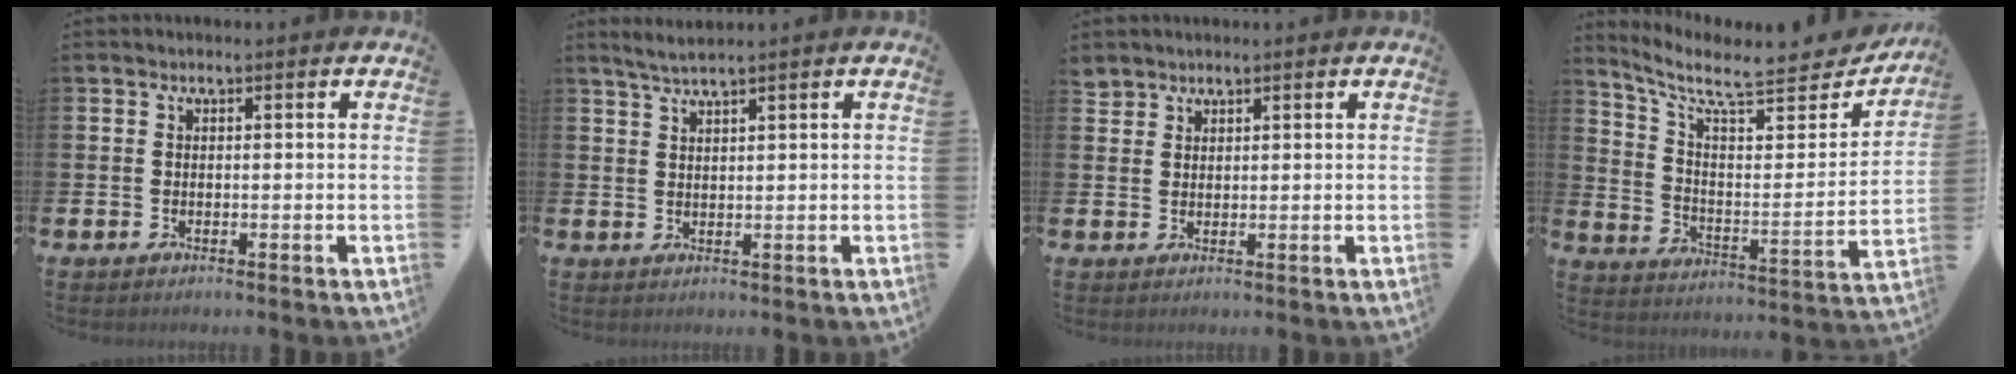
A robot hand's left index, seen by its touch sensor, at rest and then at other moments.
{"total": 2.2, "force": [2.0, -0.3, 0.9], "torque": [-0.027, 0.002, 0.038]}
{"total": 2.3, "force": [2.1, 0.8, 0.0], "torque": [0.004, -0.006, 0.040]}
{"total": 8.2, "force": [7.1, 2.3, 3.3], "torque": [-0.090, -0.063, 0.117]}